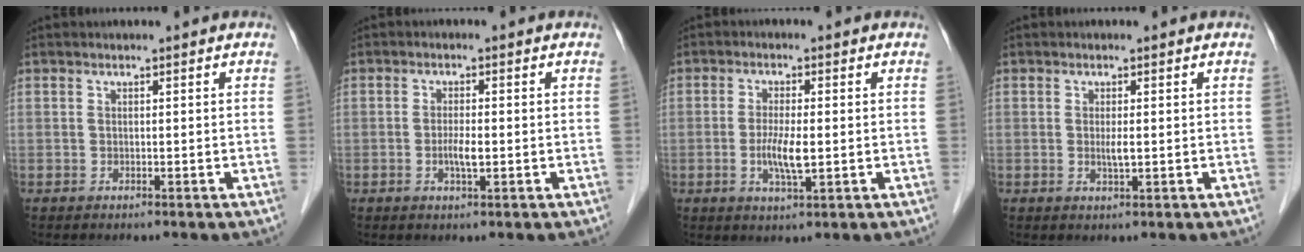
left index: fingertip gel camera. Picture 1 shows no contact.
{"total": 2.5, "force": [-0.6, 0.5, 2.4], "torque": [-0.050, -0.003, -0.011]}
{"total": 4.7, "force": [-0.7, 0.8, 4.6], "torque": [-0.096, -0.010, -0.013]}
{"total": 1.4, "force": [-0.1, 0.2, 1.4], "torque": [-0.030, -0.004, -0.001]}